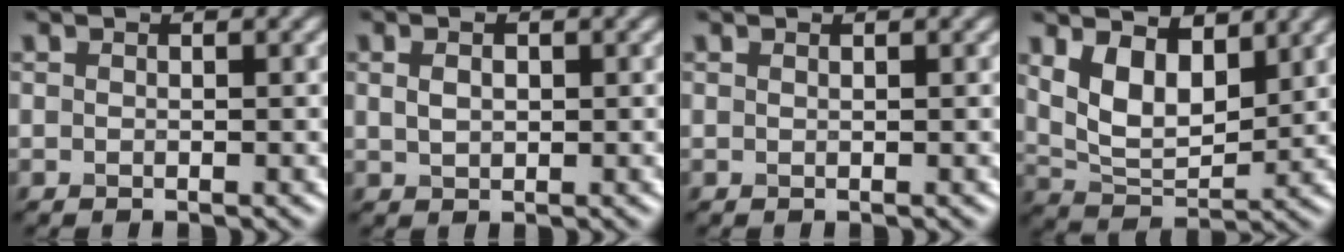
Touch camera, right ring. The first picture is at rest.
{"total": 1.9, "force": [0.5, 1.2, 1.3], "torque": [-0.024, -0.002, 0.015]}
{"total": 0.0}
{"total": 6.7, "force": [3.1, 3.4, 4.9], "torque": [-0.100, -0.003, 0.056]}